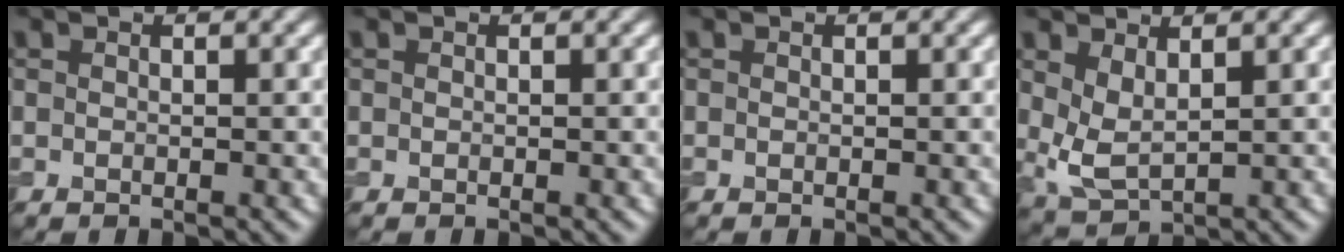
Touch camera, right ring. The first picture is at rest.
{"total": 0.0}
{"total": 0.0}
{"total": 3.0, "force": [1.1, 1.4, 2.4], "torque": [-0.059, -0.010, 0.027]}